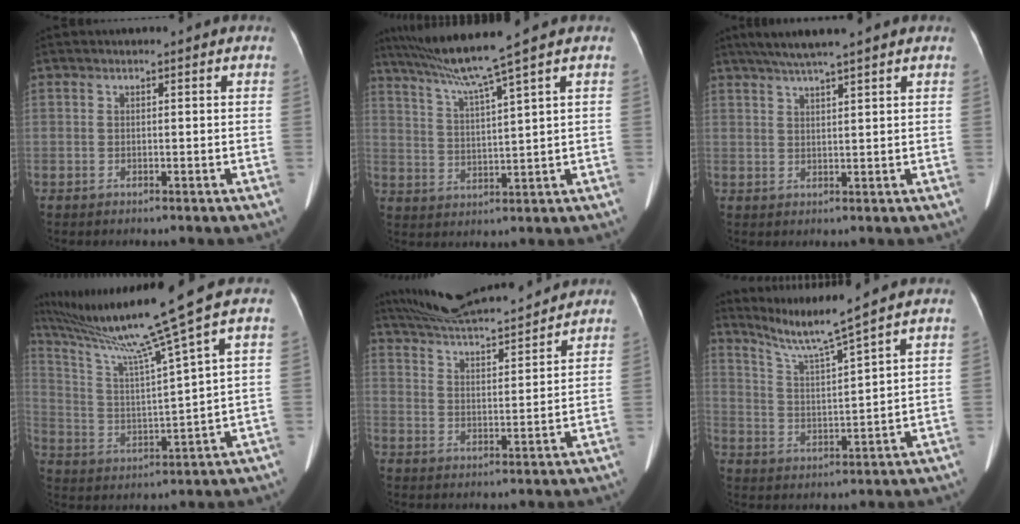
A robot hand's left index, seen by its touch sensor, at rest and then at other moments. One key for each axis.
{"total": 9.1, "fx": 7.0, "fy": -2.6, "fz": 5.1, "tx": -0.094, "ty": 0.003, "tz": 0.130}
{"total": 7.3, "fx": 5.9, "fy": -0.4, "fz": 4.3, "tx": -0.074, "ty": 0.030, "tz": 0.092}
{"total": 15.4, "fx": 11.7, "fy": -3.9, "fz": 9.3, "tx": -0.163, "ty": -0.024, "tz": 0.208}
{"total": 17.2, "fx": 16.0, "fy": 1.3, "fz": 6.0, "tx": -0.107, "ty": 0.026, "tz": 0.250}
{"total": 8.1, "fx": 6.9, "fy": -2.5, "fz": 3.3, "tx": -0.068, "ty": -0.014, "tz": 0.136}